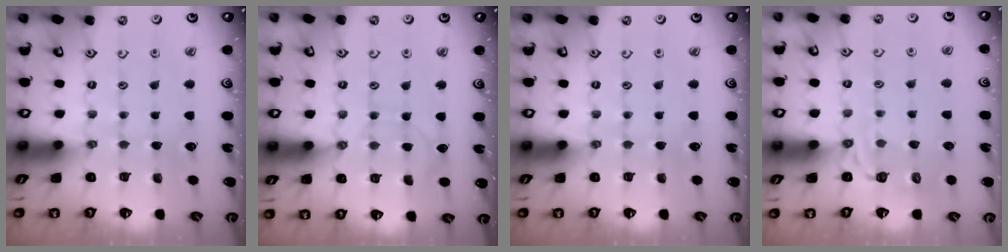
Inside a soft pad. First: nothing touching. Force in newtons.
{"total": 4.3, "press": 4.3, "slide": 0.1}
{"total": 0.0}
{"total": 3.0, "press": 1.6, "slide": 2.5}